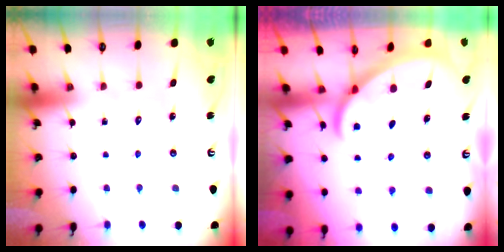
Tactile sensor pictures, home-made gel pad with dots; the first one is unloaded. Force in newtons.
{"total": 2.1, "press": 2.1, "slide": 0.1}